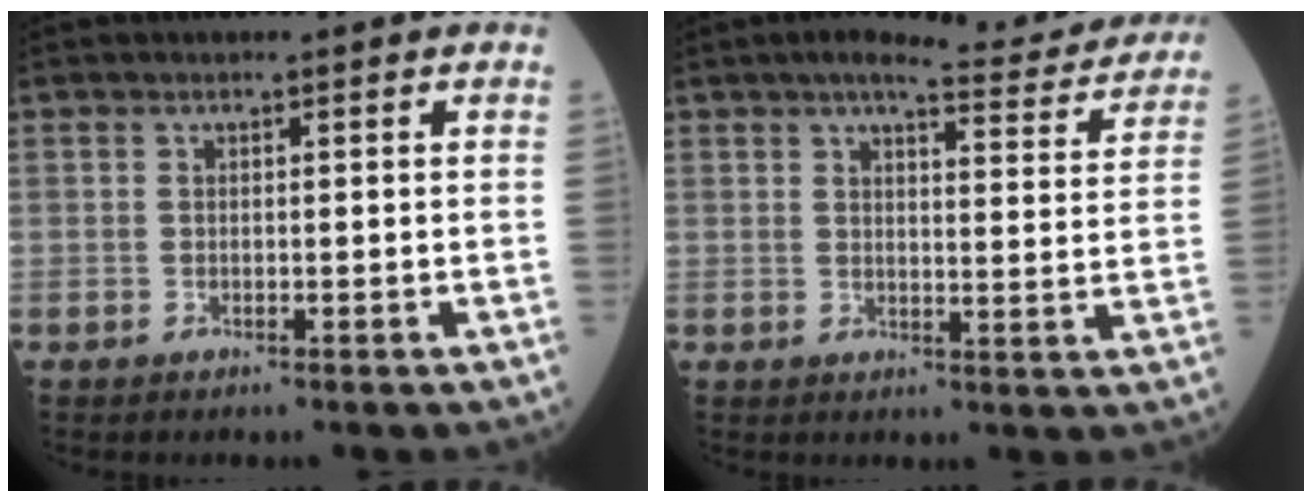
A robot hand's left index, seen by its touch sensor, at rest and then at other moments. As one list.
[{"total": 11.6, "force": [10.6, 1.7, 4.3], "torque": [-0.049, -0.008, 0.118]}]